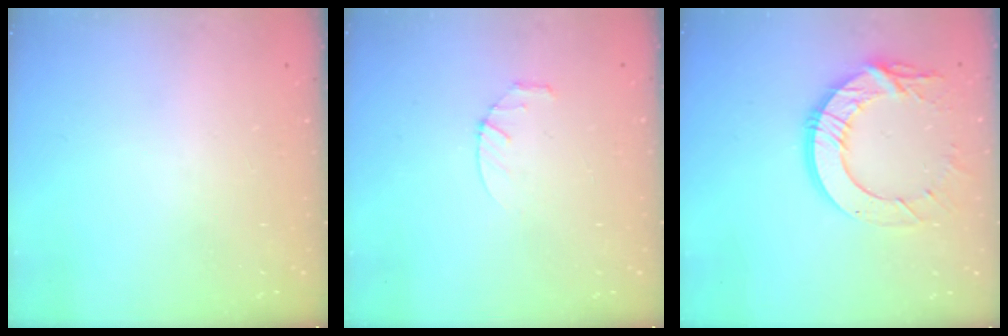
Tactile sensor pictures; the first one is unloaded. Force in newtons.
{"total": 2.8, "press": 2.8, "slide": 0.4}
{"total": 14.5, "press": 14.5, "slide": 1.3}